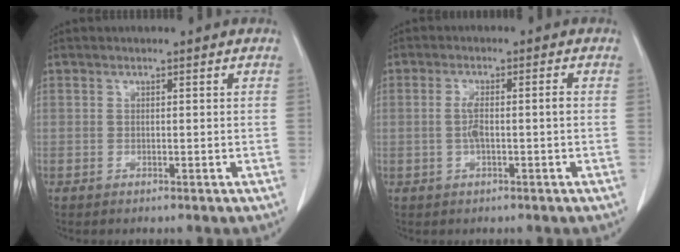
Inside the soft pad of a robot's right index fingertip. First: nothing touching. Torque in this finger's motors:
{"motor_torque": [0.24, 0.18, 0.07, 0.05]}